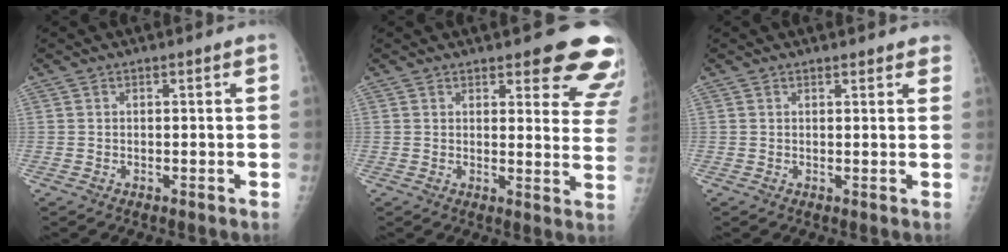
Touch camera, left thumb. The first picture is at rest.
{"total": 12.9, "force": [10.0, 4.2, 6.9], "torque": [-0.029, -0.060, 0.096]}
{"total": 2.9, "force": [2.6, 0.9, 0.8], "torque": [0.012, -0.005, 0.022]}